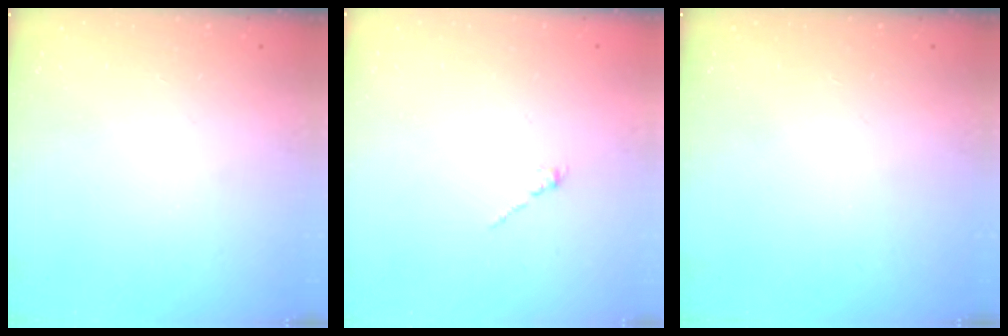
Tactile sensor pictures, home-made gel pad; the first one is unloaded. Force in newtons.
{"total": 0.0}
{"total": 0.0}